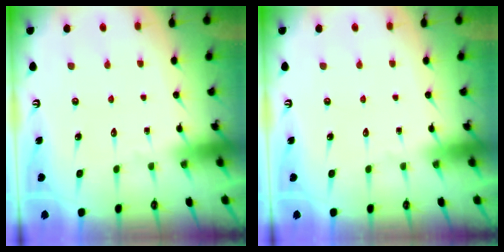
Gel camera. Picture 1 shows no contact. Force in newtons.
{"total": 0.0}